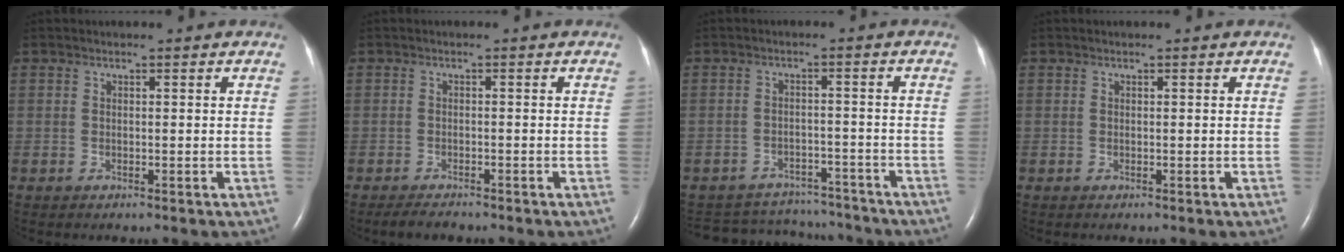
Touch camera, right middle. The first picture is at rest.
{"total": 2.3, "force": [-2.0, 0.5, 1.0], "torque": [-0.025, -0.006, -0.030]}
{"total": 11.8, "force": [-11.2, 3.4, 1.0], "torque": [-0.026, 0.015, -0.147]}
{"total": 0.0}